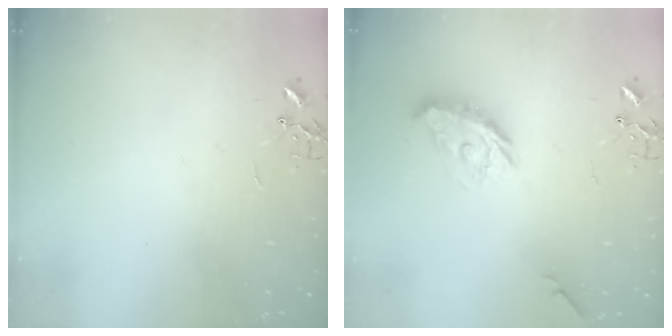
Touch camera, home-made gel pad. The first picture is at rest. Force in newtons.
{"total": 11.3, "press": 11.3, "slide": 0.6}